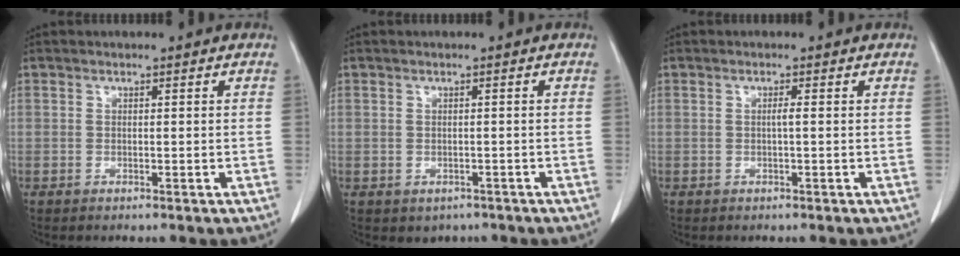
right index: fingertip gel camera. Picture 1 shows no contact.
{"total": 2.2, "force": [-1.2, 1.8, 0.6], "torque": [-0.007, 0.003, -0.009]}
{"total": 0.8, "force": [0.0, -0.1, 0.8], "torque": [-0.015, 0.000, -0.002]}